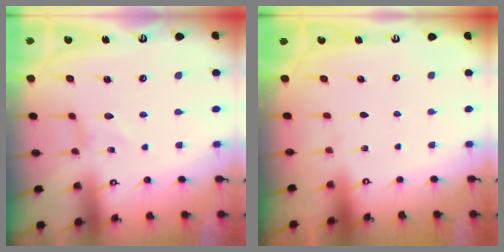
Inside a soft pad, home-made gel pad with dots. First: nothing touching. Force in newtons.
{"total": 0.0}